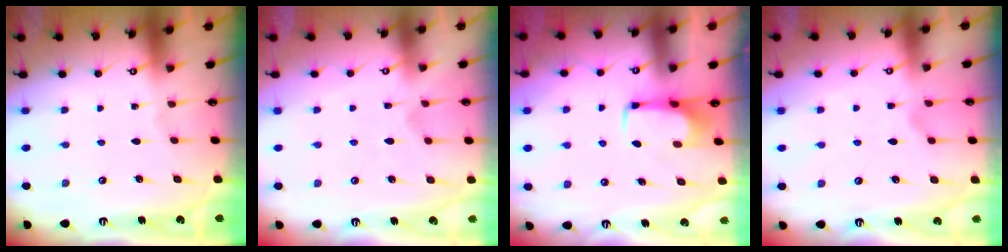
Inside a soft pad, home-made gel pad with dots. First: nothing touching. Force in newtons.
{"total": 2.2, "press": 1.9, "slide": 1.1}
{"total": 1.6, "press": 1.5, "slide": 0.5}
{"total": 0.7, "press": 0.4, "slide": 0.6}